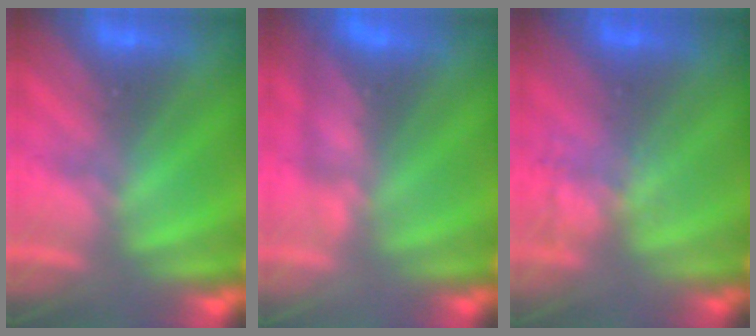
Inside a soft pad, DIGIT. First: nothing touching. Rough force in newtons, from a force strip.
{"total": 4.9}
{"total": 4.2}